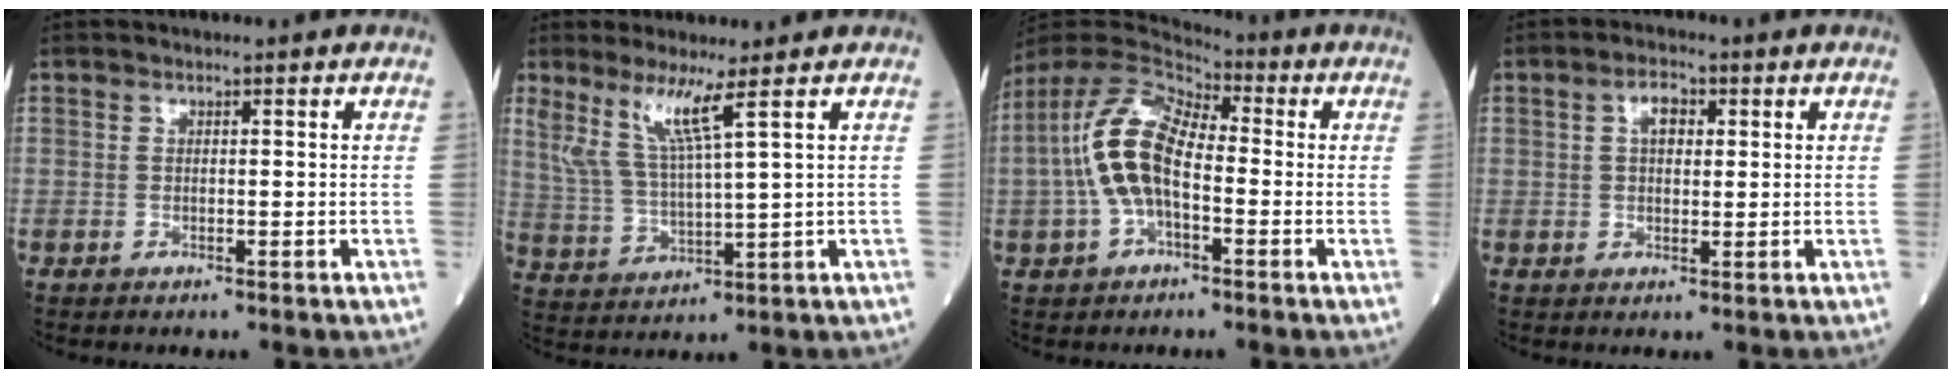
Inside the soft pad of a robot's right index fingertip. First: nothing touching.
{"total": 7.0, "force": [4.1, -0.6, 5.6], "torque": [-0.121, -0.007, 0.092]}
{"total": 12.0, "force": [-1.2, 5.6, 10.6], "torque": [-0.239, 0.029, -0.027]}
{"total": 3.5, "force": [1.0, 2.0, 2.7], "torque": [-0.048, 0.010, 0.015]}